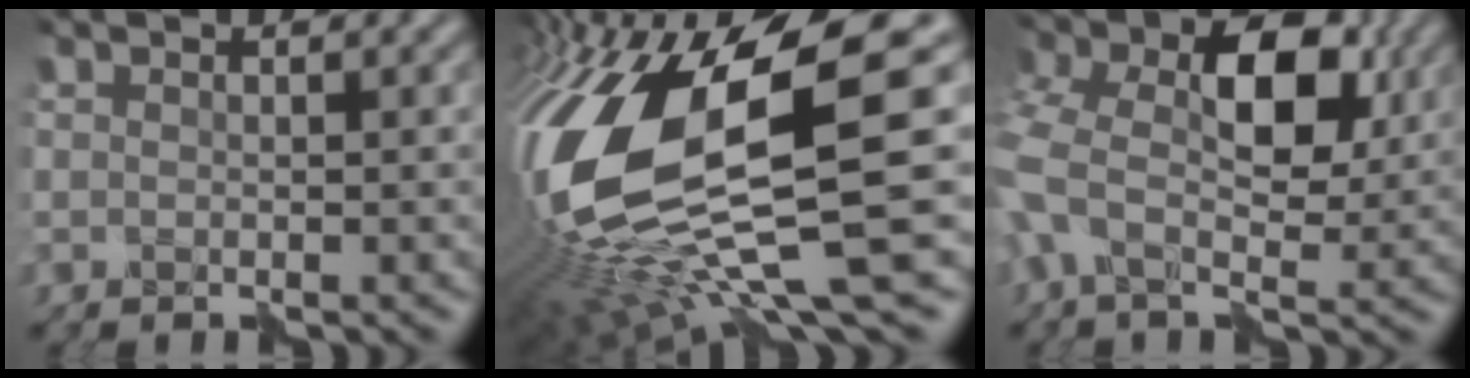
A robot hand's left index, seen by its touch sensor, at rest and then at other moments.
{"total": 17.7, "force": [1.6, 6.2, 16.5], "torque": [-0.344, -0.029, 0.046]}
{"total": 9.5, "force": [1.5, 5.7, 7.5], "torque": [-0.166, 0.006, 0.018]}